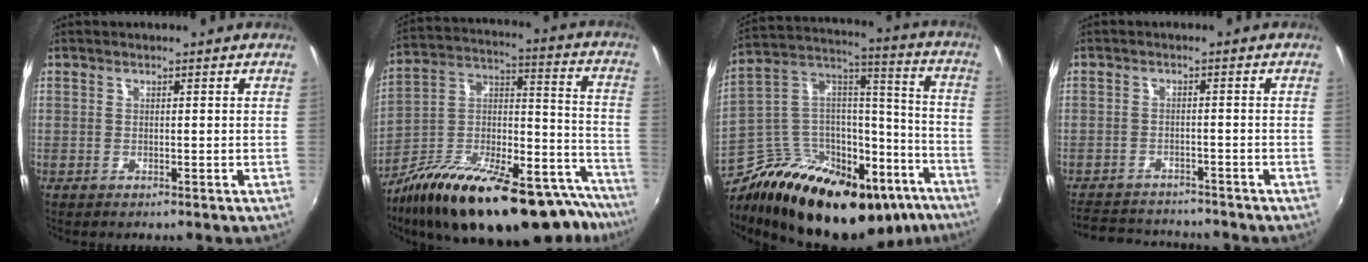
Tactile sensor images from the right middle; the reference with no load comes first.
{"total": 29.9, "force": [-20.3, 10.5, 19.3], "torque": [-0.281, 0.010, -0.302]}
{"total": 27.8, "force": [-18.9, 13.8, 15.1], "torque": [-0.231, 0.057, -0.263]}
{"total": 8.9, "force": [-8.3, 2.3, 2.2], "torque": [-0.067, 0.005, -0.129]}